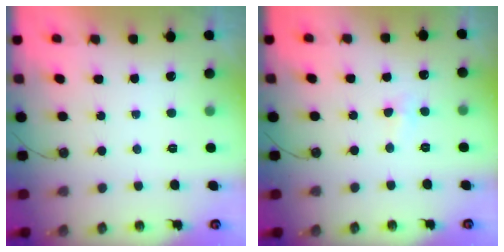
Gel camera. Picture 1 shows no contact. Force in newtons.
{"total": 4.0, "press": 2.2, "slide": 3.4}